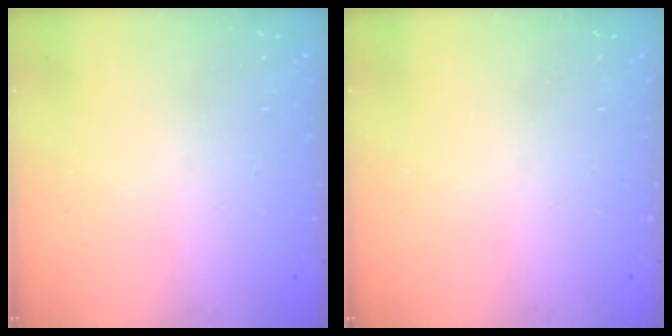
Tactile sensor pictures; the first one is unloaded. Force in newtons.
{"total": 0.0}